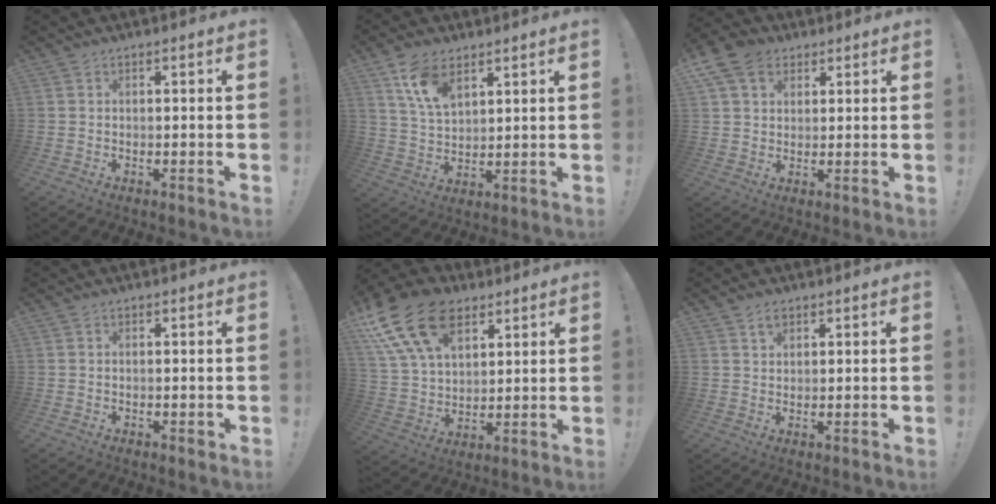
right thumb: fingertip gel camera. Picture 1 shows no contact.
{"total": 10.3, "force": [6.3, 5.7, 5.9], "torque": [-0.109, -0.023, 0.122]}
{"total": 10.0, "force": [4.8, 7.4, 4.7], "torque": [-0.081, -0.009, 0.099]}
{"total": 0.7, "force": [0.1, 0.5, 0.5], "torque": [-0.008, 0.002, 0.003]}
{"total": 20.6, "force": [10.2, 13.4, 11.8], "torque": [-0.216, -0.048, 0.189]}
{"total": 2.5, "force": [1.7, 1.4, 1.1], "torque": [-0.010, -0.008, 0.030]}